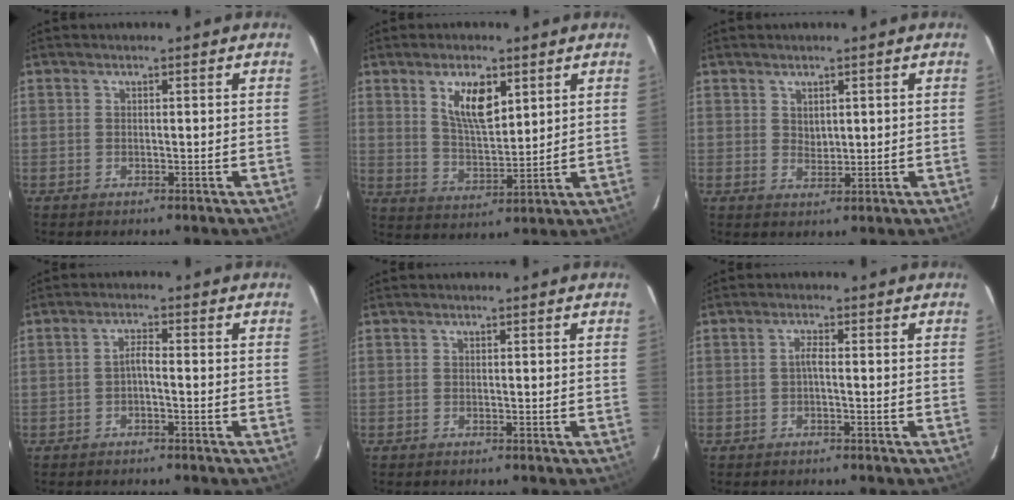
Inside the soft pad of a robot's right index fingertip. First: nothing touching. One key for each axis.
{"total": 8.7, "fx": 4.1, "fy": 3.6, "fz": 6.8, "tx": -0.119, "ty": 0.001, "tz": 0.083}
{"total": 2.0, "fx": 1.2, "fy": 1.4, "fz": 0.9, "tx": -0.011, "ty": 0.000, "tz": 0.023}
{"total": 1.8, "fx": -1.0, "fy": 0.3, "fz": 1.4, "tx": -0.028, "ty": 0.006, "tz": -0.017}
{"total": 0.0}
{"total": 1.2, "fx": -0.4, "fy": 0.1, "fz": 1.1, "tx": -0.023, "ty": 0.005, "tz": -0.009}